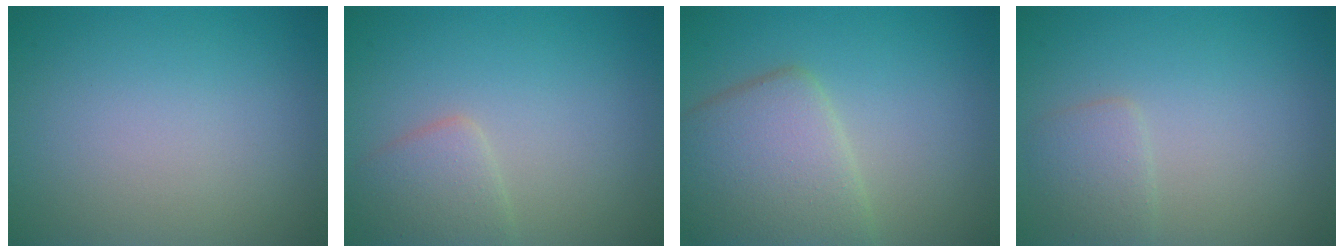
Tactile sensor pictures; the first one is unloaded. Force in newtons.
{"total": 2.5, "press": 2.5, "slide": 0.1}
{"total": 6.1, "press": 6.1, "slide": 0.2}
{"total": 1.8, "press": 1.8, "slide": 0.0}